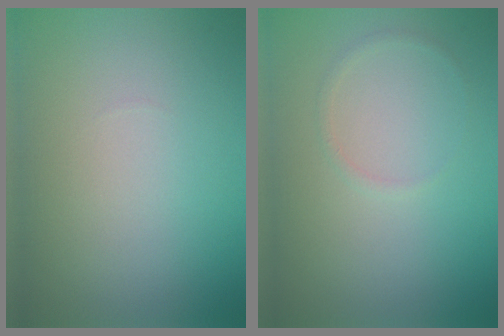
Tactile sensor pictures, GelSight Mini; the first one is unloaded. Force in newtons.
{"total": 0.6, "press": 0.6, "slide": 0.1}